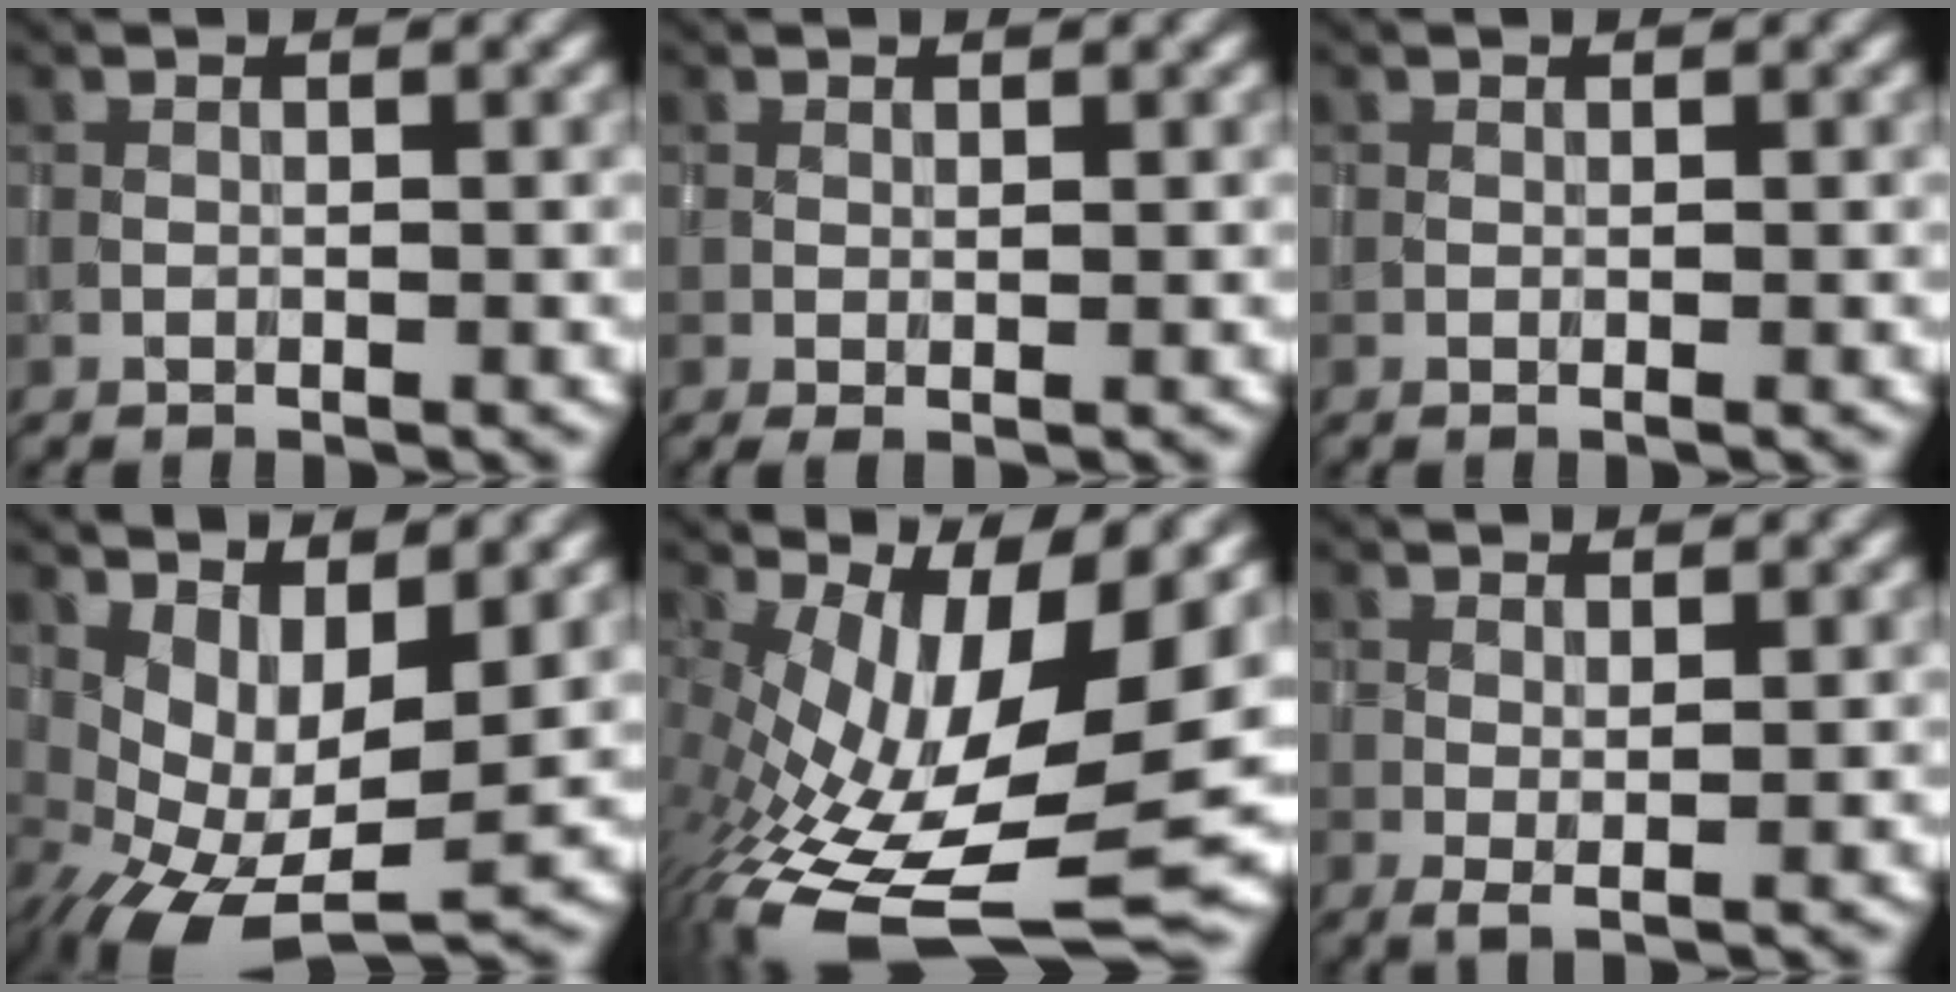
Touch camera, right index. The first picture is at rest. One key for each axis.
{"total": 0.8, "fx": 0.2, "fy": 0.1, "fz": 0.7, "tx": -0.016, "ty": -0.004, "tz": 0.003}
{"total": 0.0}
{"total": 7.3, "fx": 0.2, "fy": 3.5, "fz": 6.4, "tx": -0.120, "ty": -0.013, "tz": 0.015}
{"total": 15.0, "fx": -1.5, "fy": 5.1, "fz": 14.0, "tx": -0.260, "ty": -0.019, "tz": -0.011}
{"total": 1.0, "fx": 0.4, "fy": 0.1, "fz": 0.9, "tx": -0.019, "ty": -0.003, "tz": 0.007}